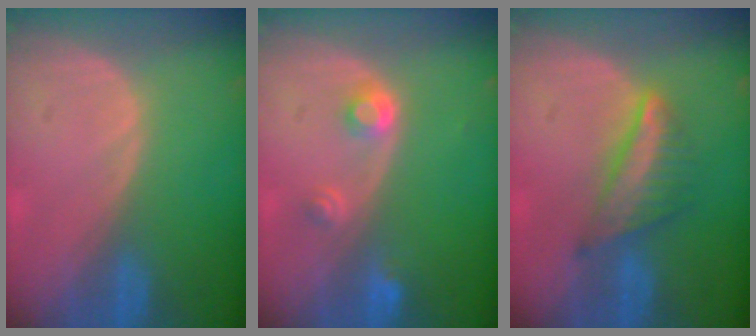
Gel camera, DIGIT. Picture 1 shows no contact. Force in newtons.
{"total": 3.0, "press": 2.8, "slide": 1.0}
{"total": 6.3, "press": 5.8, "slide": 2.6}